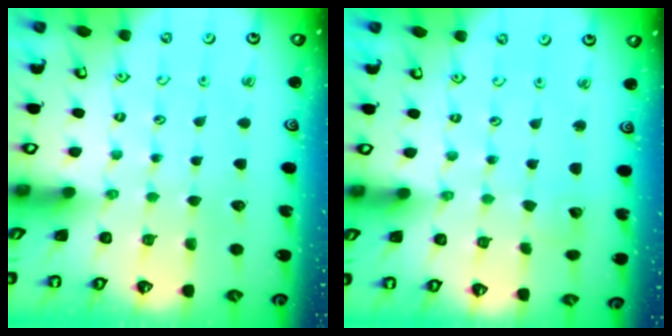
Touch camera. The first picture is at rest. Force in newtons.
{"total": 2.5, "press": 2.5, "slide": 0.4}